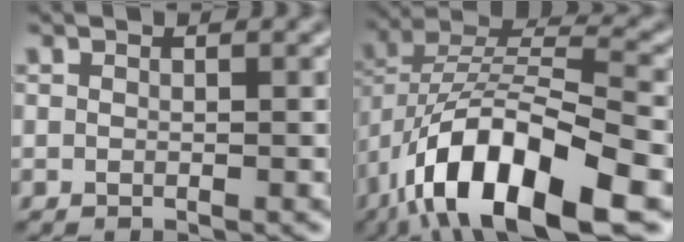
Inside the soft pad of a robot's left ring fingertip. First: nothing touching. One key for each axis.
{"total": 13.7, "fx": -7.1, "fy": 4.7, "fz": 10.7, "tx": -0.194, "ty": 0.003, "tz": -0.129}